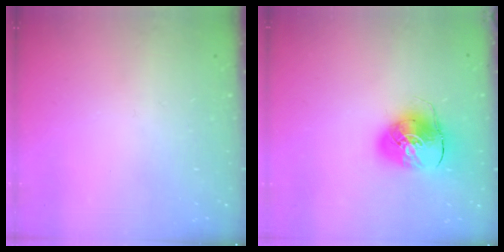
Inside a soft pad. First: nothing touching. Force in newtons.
{"total": 10.4, "press": 10.3, "slide": 1.8}